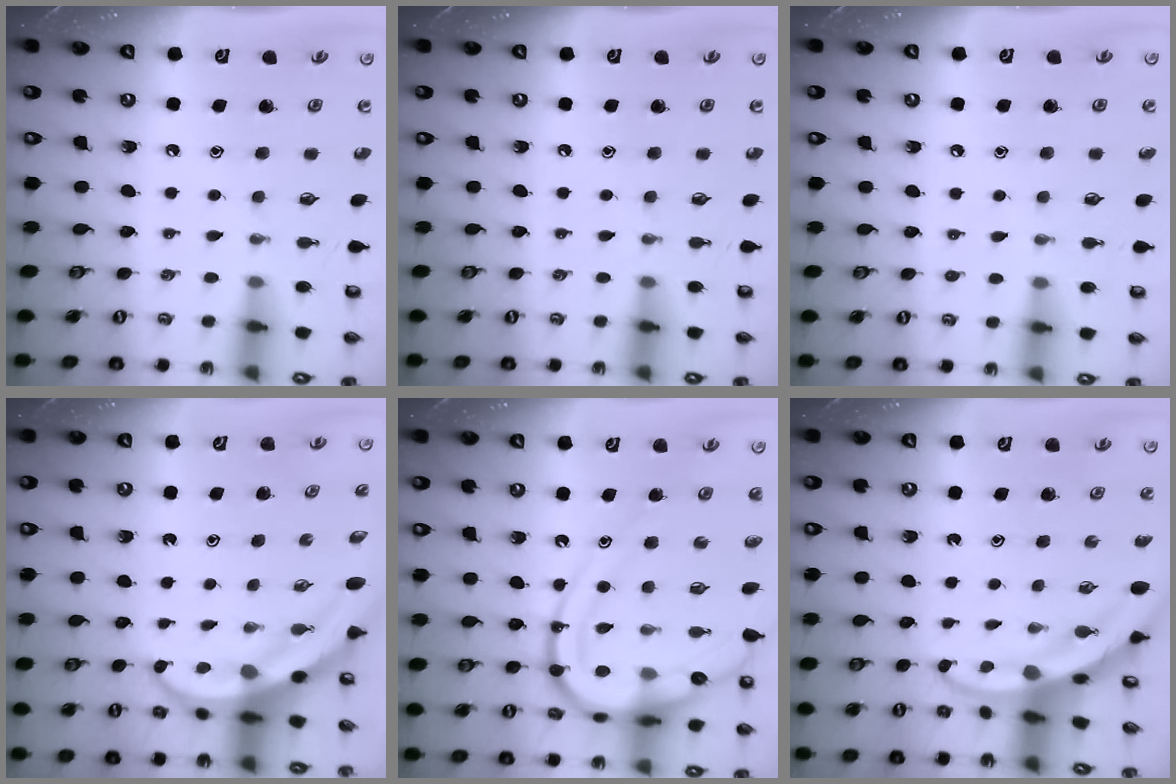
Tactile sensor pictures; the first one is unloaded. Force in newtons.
{"total": 0.0}
{"total": 2.3, "press": 2.3, "slide": 0.3}
{"total": 5.3, "press": 5.3, "slide": 0.5}
{"total": 18.4, "press": 18.3, "slide": 1.8}
{"total": 3.2, "press": 3.1, "slide": 0.3}